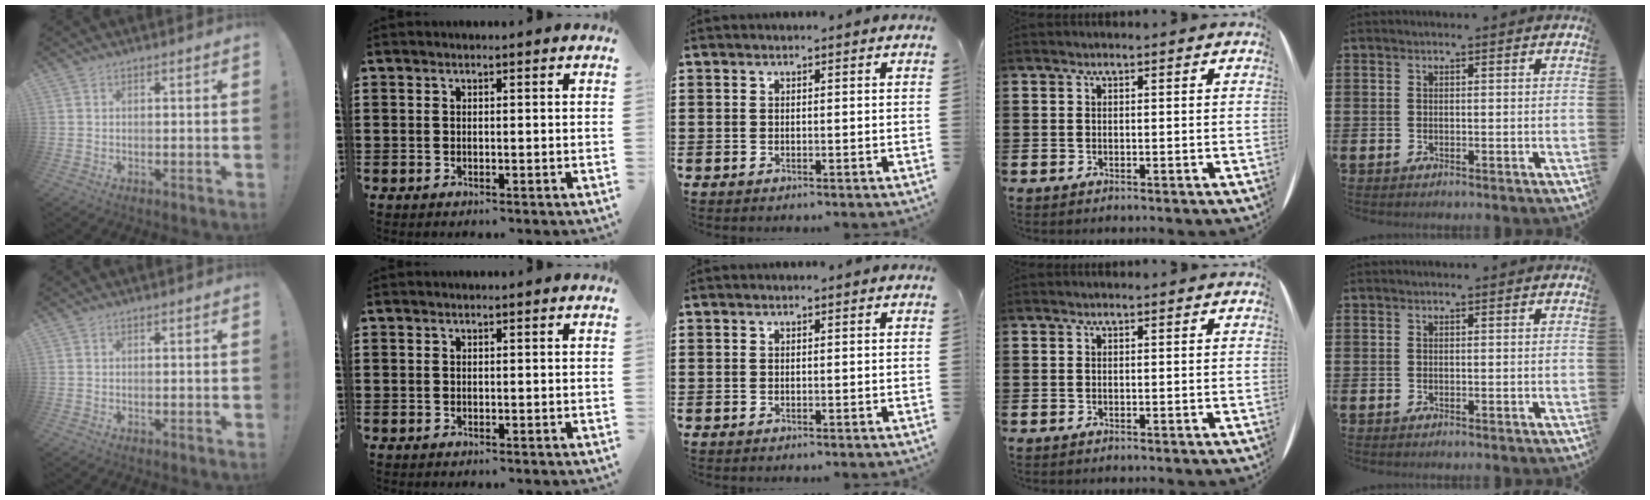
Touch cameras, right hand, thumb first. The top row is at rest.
{}